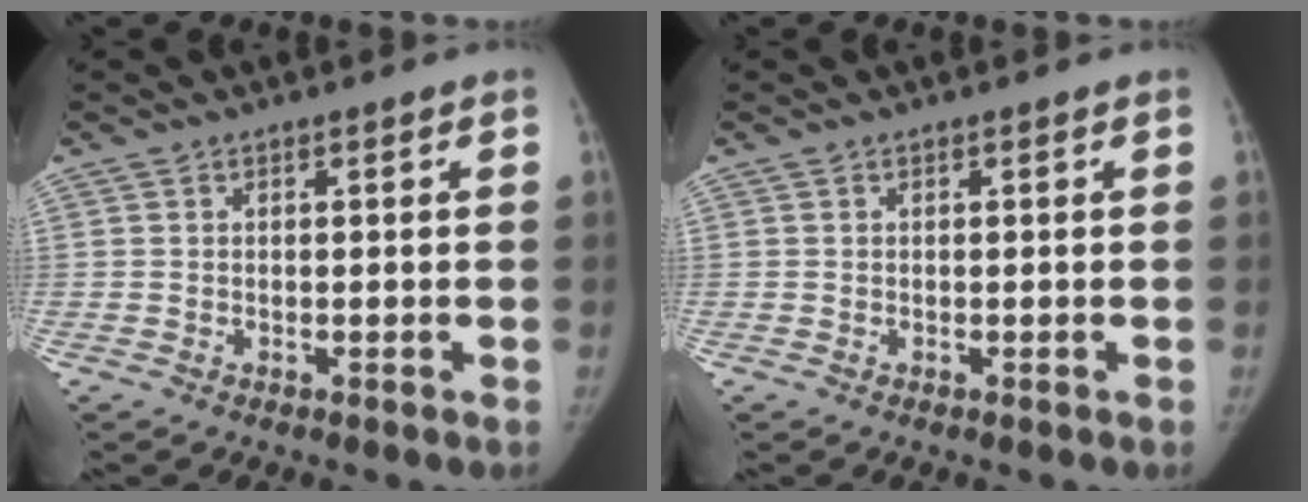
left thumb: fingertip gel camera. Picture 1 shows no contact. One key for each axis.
{"total": 0.0}